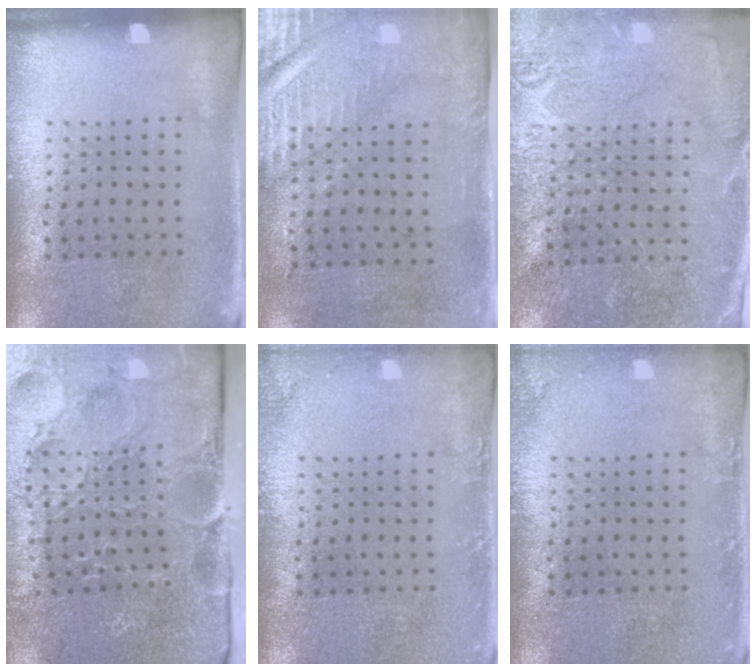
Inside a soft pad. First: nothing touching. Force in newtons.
{"total": 3.0, "press": 2.4, "slide": 1.6}
{"total": 2.8, "press": 2.8, "slide": 0.1}
{"total": 3.9, "press": 3.8, "slide": 1.1}
{"total": 1.1, "press": 1.1, "slide": 0.1}
{"total": 1.1, "press": 1.1, "slide": 0.1}